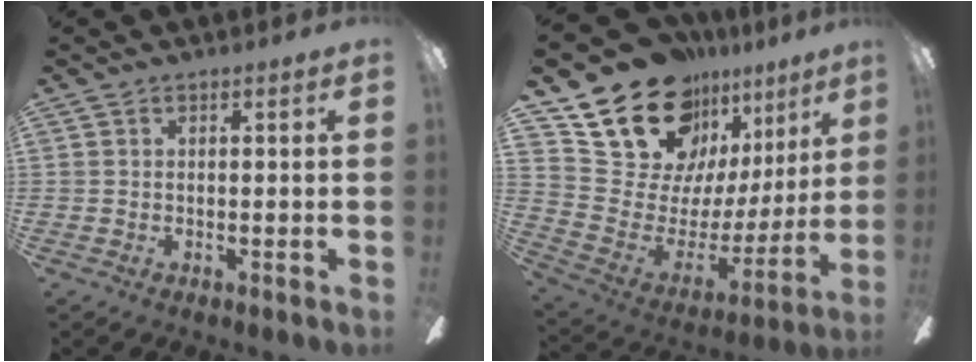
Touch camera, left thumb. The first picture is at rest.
{"total": 20.1, "force": [15.4, 10.8, 6.9], "torque": [-0.123, -0.120, 0.294]}